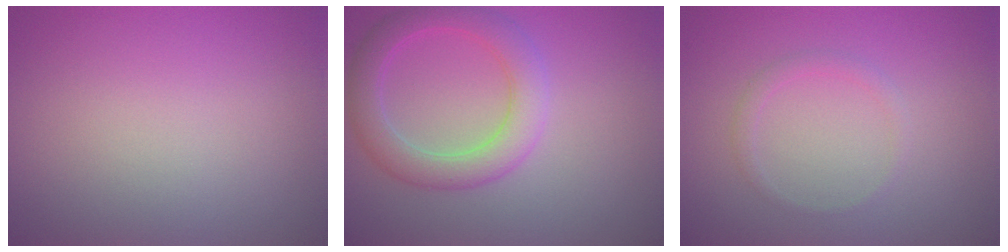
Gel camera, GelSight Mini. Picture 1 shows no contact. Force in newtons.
{"total": 4.3, "press": 4.3, "slide": 0.1}
{"total": 1.1, "press": 1.1, "slide": 0.1}